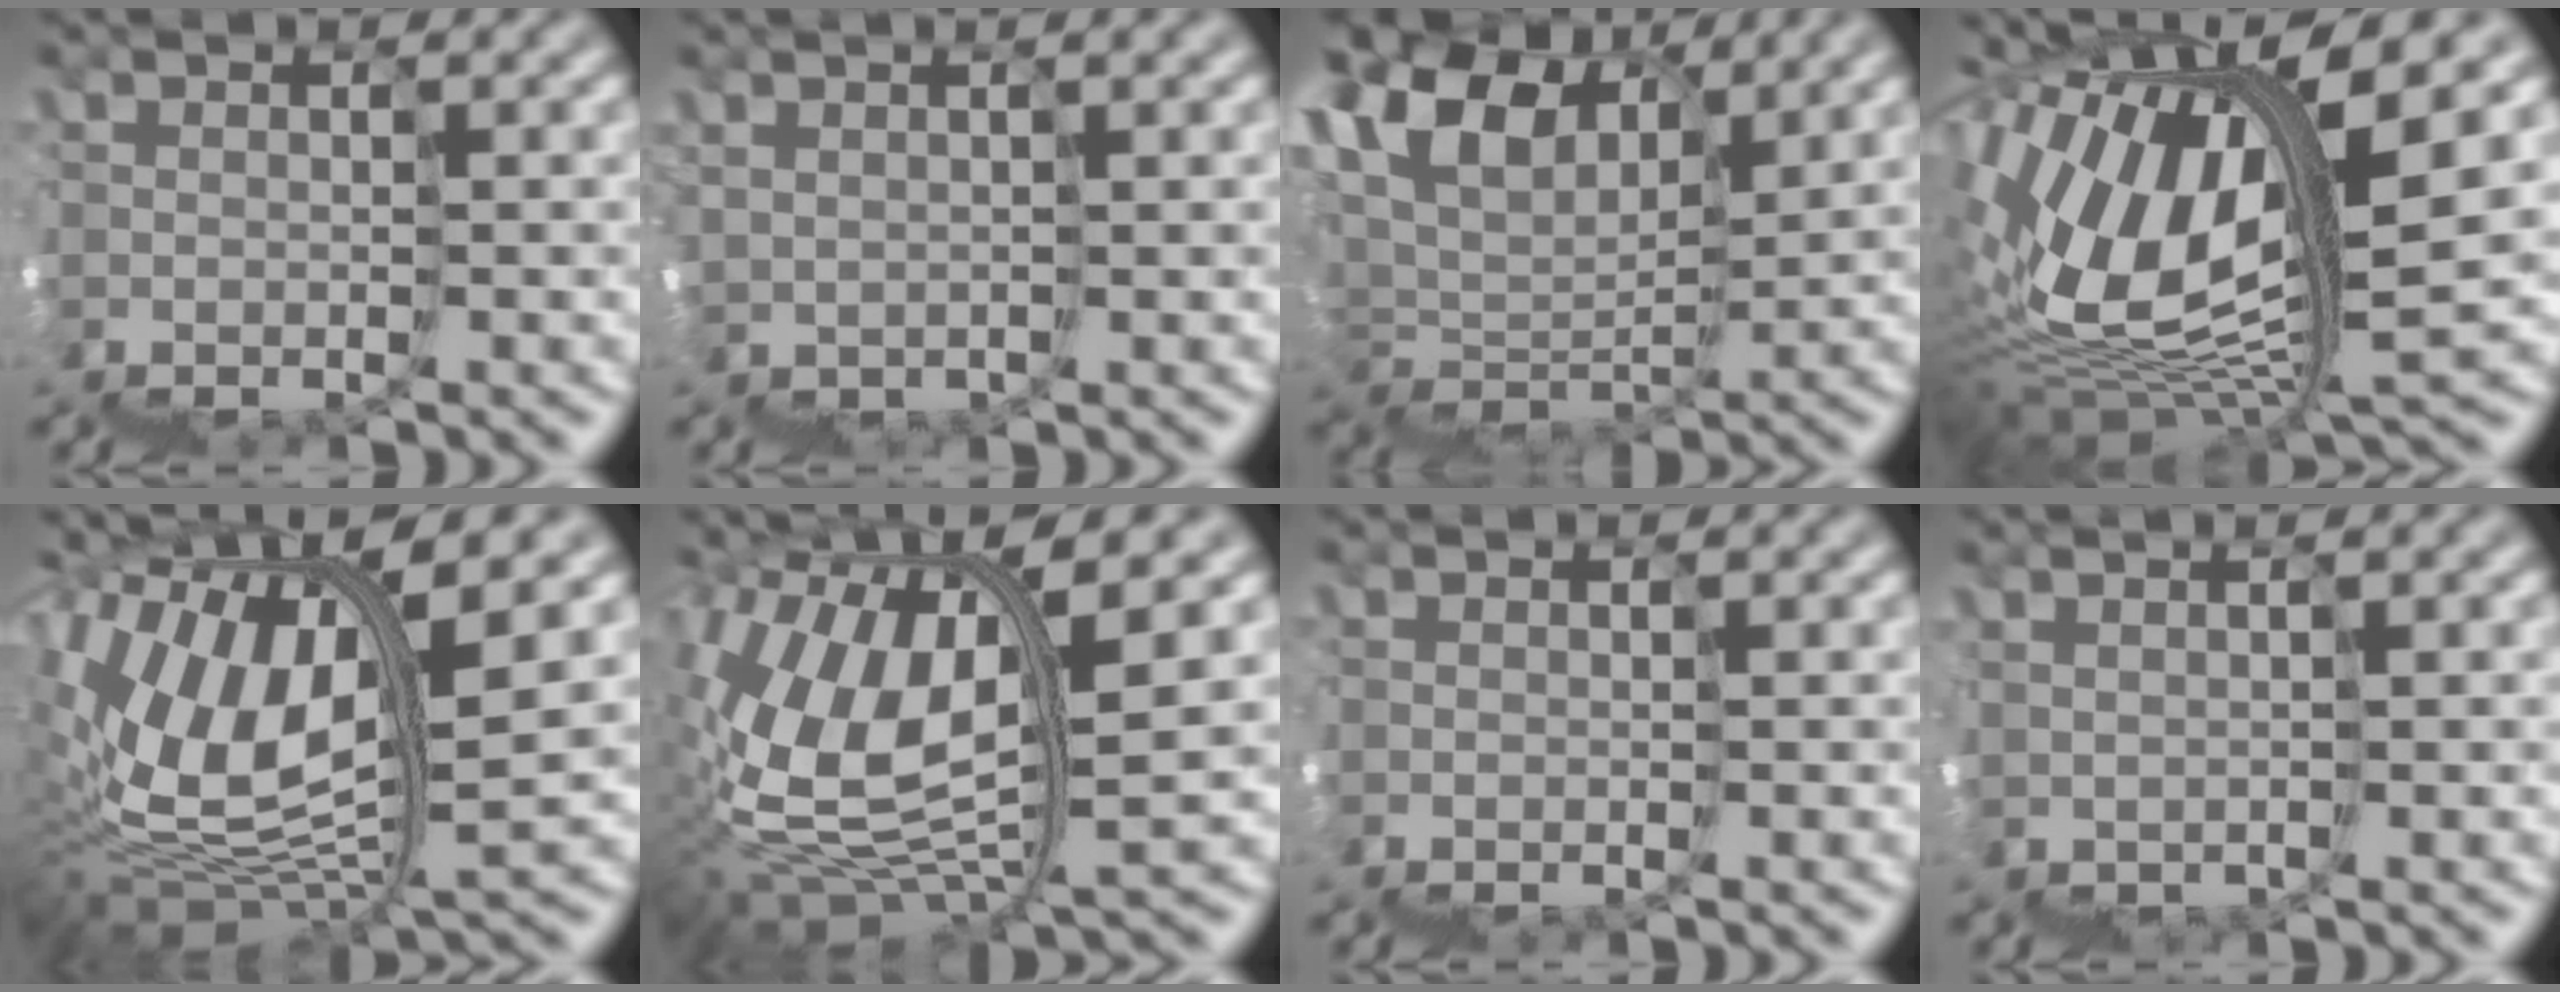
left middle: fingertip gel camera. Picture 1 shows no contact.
{"total": 4.2, "force": [2.3, -2.0, -2.8], "torque": [0.047, 0.030, 0.032]}
{"total": 6.4, "force": [6.0, 2.0, 0.5], "torque": [-0.030, 0.050, 0.092]}
{"total": 7.2, "force": [4.4, 2.4, 5.2], "torque": [-0.131, 0.029, 0.063]}
{"total": 6.6, "force": [5.2, 1.6, 3.8], "torque": [-0.107, 0.041, 0.079]}
{"total": 6.4, "force": [4.1, 1.4, 4.6], "torque": [-0.126, 0.033, 0.064]}
{"total": 0.0}
{"total": 2.9, "force": [1.7, -1.8, -1.5], "torque": [0.037, 0.027, 0.025]}